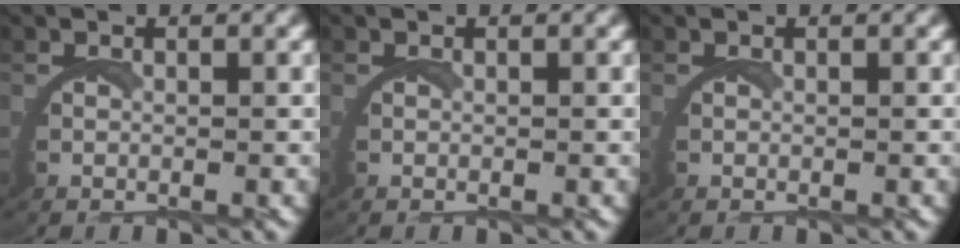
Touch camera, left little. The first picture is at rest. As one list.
[{"total": 0.0}, {"total": 0.0}]